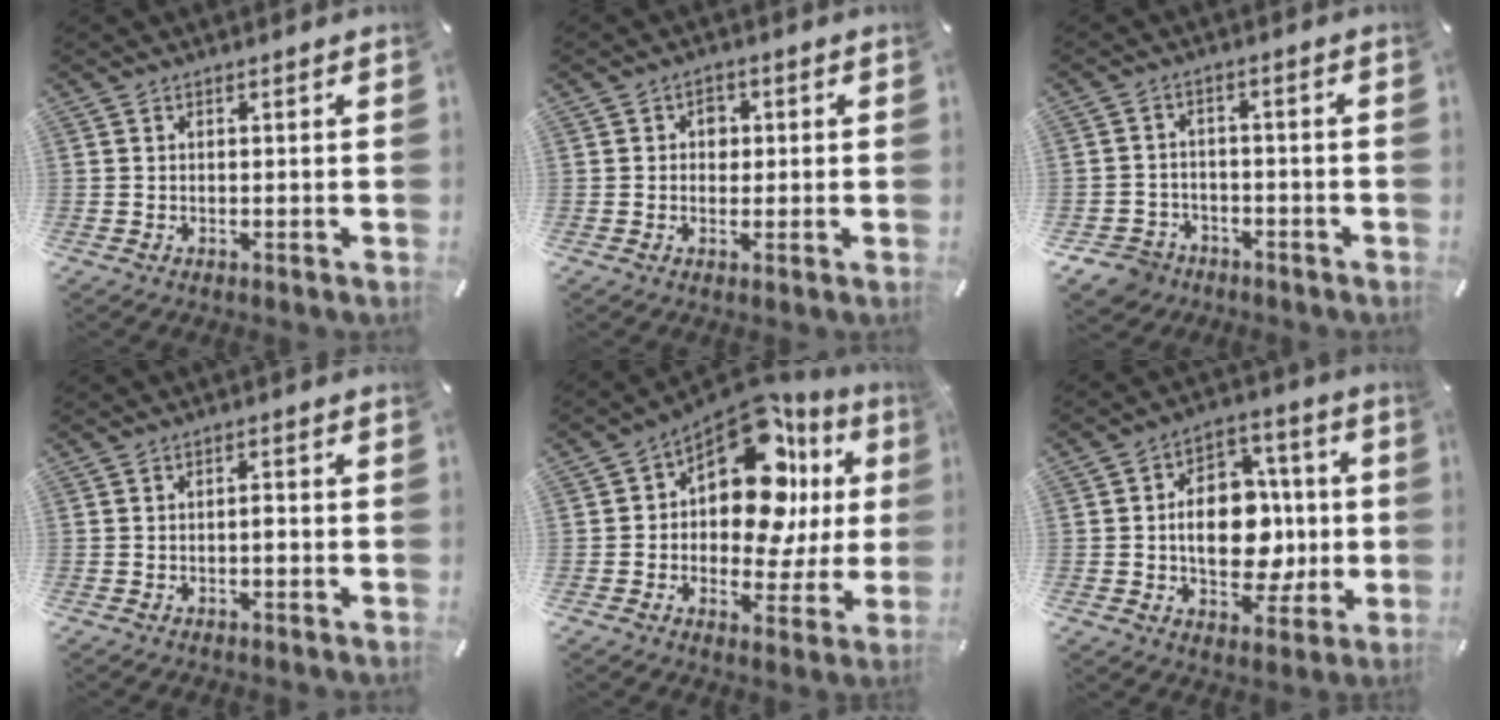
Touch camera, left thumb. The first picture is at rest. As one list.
[{"total": 3.1, "force": [0.1, 2.7, 1.6], "torque": [-0.009, -0.002, -0.007]}, {"total": 5.4, "force": [-3.4, 4.1, 1.2], "torque": [-0.037, 0.016, -0.068]}, {"total": 1.6, "force": [-0.4, 0.7, 1.4], "torque": [-0.027, 0.003, -0.009]}, {"total": 17.8, "force": [7.3, 9.8, 13.0], "torque": [-0.210, -0.064, 0.118]}, {"total": 15.5, "force": [-1.2, 11.1, 10.7], "torque": [-0.172, 0.005, -0.017]}]